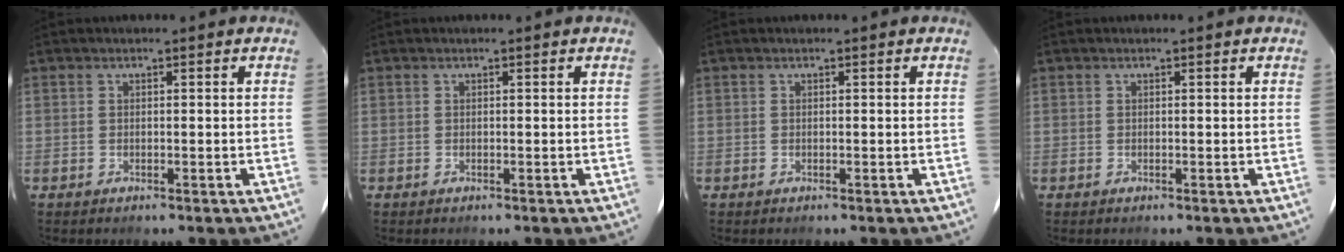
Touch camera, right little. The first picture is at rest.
{"total": 0.0}
{"total": 0.0}
{"total": 0.0}